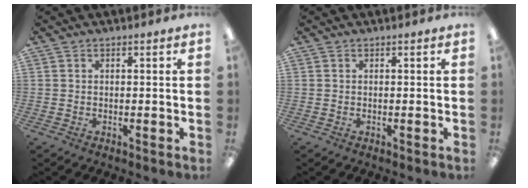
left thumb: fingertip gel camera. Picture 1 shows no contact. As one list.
[{"total": 0.0}]